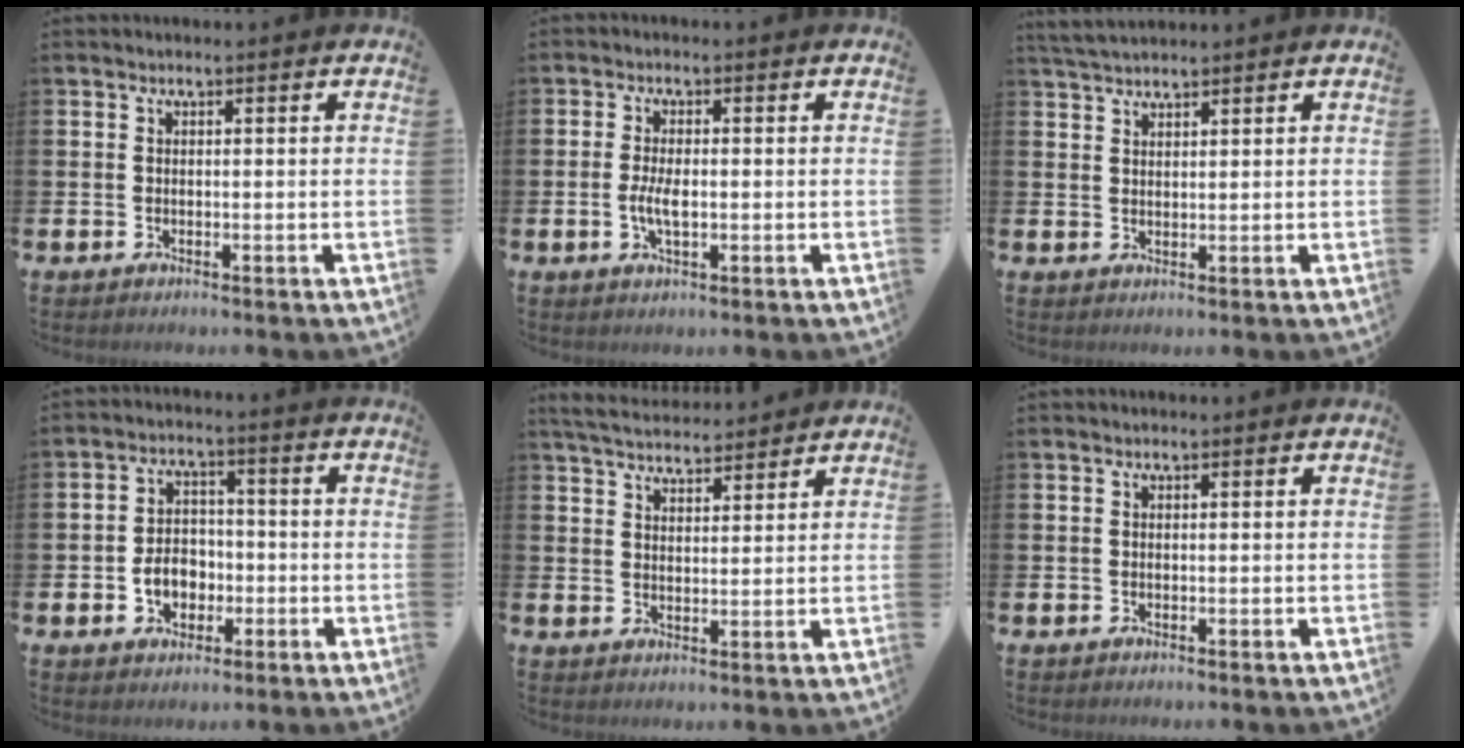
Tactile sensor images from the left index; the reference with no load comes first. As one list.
[{"total": 3.5, "force": [-0.5, 1.4, 3.1], "torque": [-0.062, -0.001, -0.012]}, {"total": 3.1, "force": [3.0, 0.5, 0.7], "torque": [-0.020, -0.007, 0.056]}, {"total": 4.9, "force": [-1.5, 3.8, 2.8], "torque": [-0.039, 0.002, -0.035]}, {"total": 5.1, "force": [5.0, 0.9, 0.7], "torque": [-0.035, -0.022, 0.091]}, {"total": 0.0}]